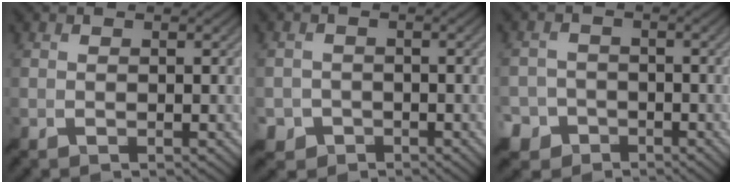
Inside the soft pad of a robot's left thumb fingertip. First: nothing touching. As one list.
[{"total": 2.7, "force": [-1.5, 2.3, 0.3], "torque": [-0.005, -0.002, -0.035]}, {"total": 5.6, "force": [-3.3, 4.3, 1.1], "torque": [-0.021, -0.009, -0.075]}]